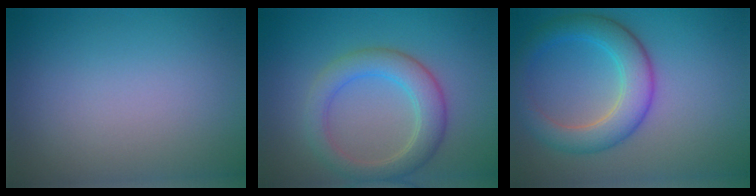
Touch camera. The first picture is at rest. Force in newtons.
{"total": 4.3, "press": 4.3, "slide": 0.2}
{"total": 5.2, "press": 5.2, "slide": 0.1}